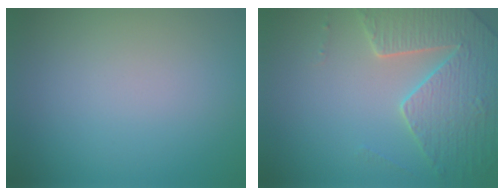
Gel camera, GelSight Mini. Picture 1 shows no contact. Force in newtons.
{"total": 4.8, "press": 4.6, "slide": 1.5}